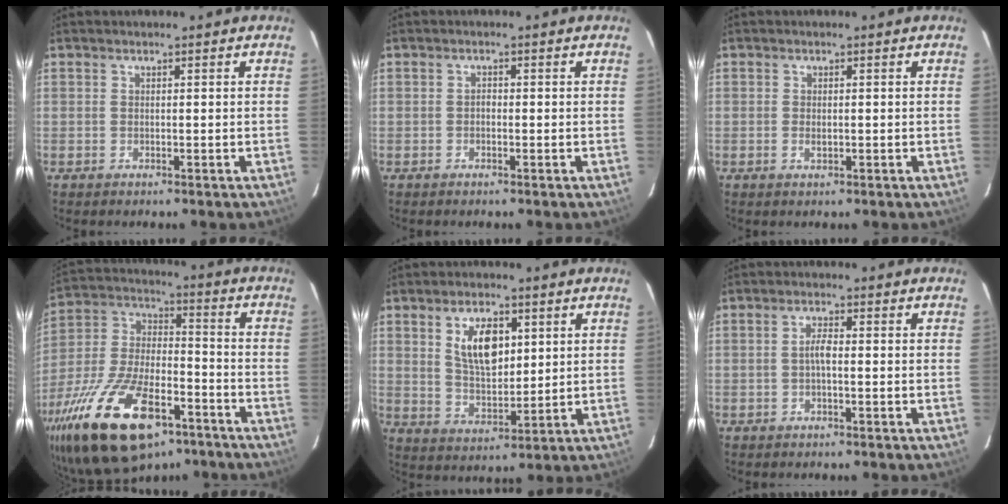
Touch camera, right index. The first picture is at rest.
{"total": 0.7, "force": [-0.4, 0.5, 0.3], "torque": [-0.003, 0.003, -0.009]}
{"total": 1.2, "force": [-0.2, 0.7, 1.0], "torque": [-0.016, 0.001, -0.003]}
{"total": 27.2, "force": [-15.8, 12.0, 18.5], "torque": [-0.378, -0.023, -0.261]}
{"total": 9.3, "force": [3.3, 4.7, 7.4], "torque": [-0.133, 0.005, 0.068]}
{"total": 2.0, "force": [-0.4, 0.5, 1.9], "torque": [-0.037, 0.007, -0.010]}